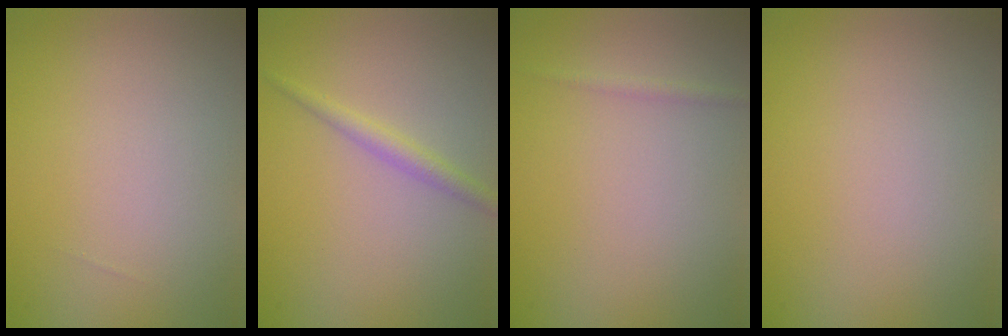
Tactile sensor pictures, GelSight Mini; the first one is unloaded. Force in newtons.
{"total": 1.6, "press": 1.6, "slide": 0.0}
{"total": 0.8, "press": 0.8, "slide": 0.0}
{"total": 0.0}